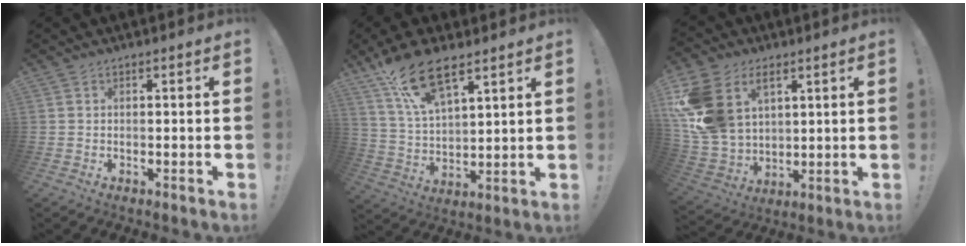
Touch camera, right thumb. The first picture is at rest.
{"total": 15.4, "force": [10.2, 6.4, 9.7], "torque": [-0.176, -0.046, 0.183]}
{"total": 17.1, "force": [6.8, 12.5, 9.5], "torque": [-0.194, -0.033, 0.132]}